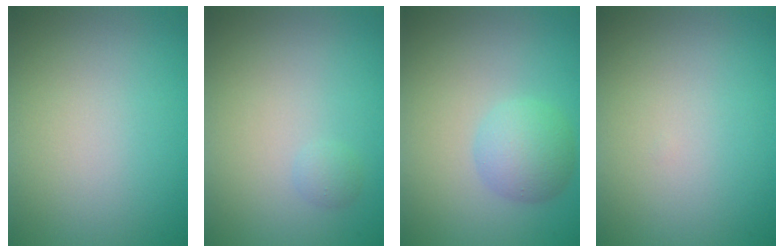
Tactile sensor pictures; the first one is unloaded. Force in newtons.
{"total": 0.7, "press": 0.7, "slide": 0.1}
{"total": 3.2, "press": 3.2, "slide": 0.0}
{"total": 0.0}